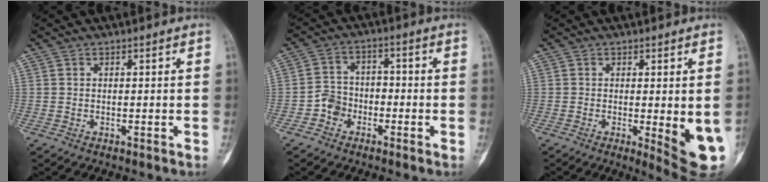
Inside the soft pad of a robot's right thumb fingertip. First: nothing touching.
{"total": 5.5, "force": [-3.2, 4.2, 1.5], "torque": [-0.002, 0.031, -0.070]}
{"total": 9.5, "force": [-1.8, 2.2, 9.0], "torque": [-0.103, -0.020, -0.018]}